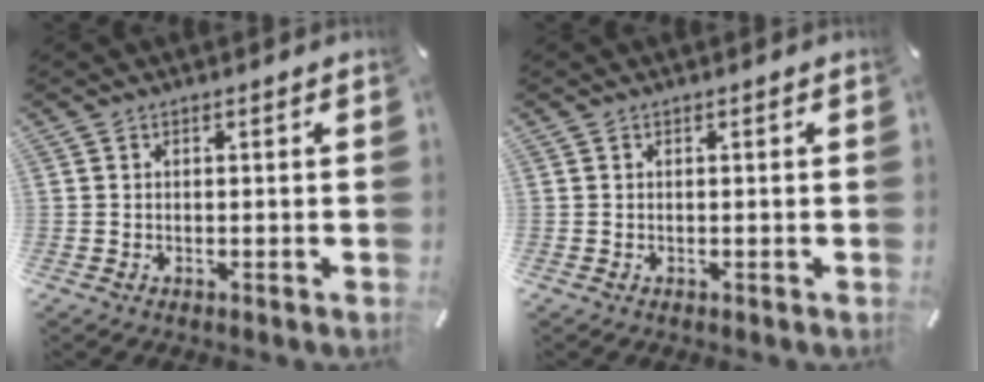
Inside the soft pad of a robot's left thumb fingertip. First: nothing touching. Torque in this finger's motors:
{"motor_torque": [0.01, 0.01, 0.02, 0.03, 0.00]}